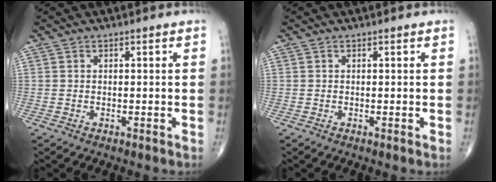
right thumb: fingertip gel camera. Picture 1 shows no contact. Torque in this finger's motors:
{"motor_torque": [-0.20, -0.09, 0.22, 0.17, 0.03]}